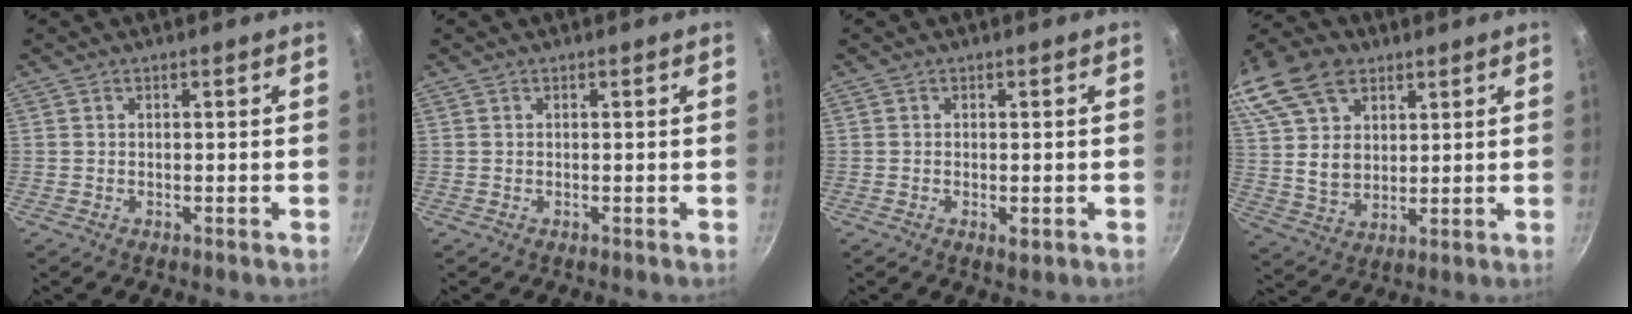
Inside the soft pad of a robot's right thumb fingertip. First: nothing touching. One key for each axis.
{"total": 0.0}
{"total": 1.8, "fx": -0.5, "fy": 0.8, "fz": 1.5, "tx": -0.026, "ty": -0.004, "tz": -0.008}
{"total": 22.6, "fx": 11.6, "fy": 15.0, "fz": 12.3, "tx": -0.266, "ty": 0.008, "tz": 0.220}